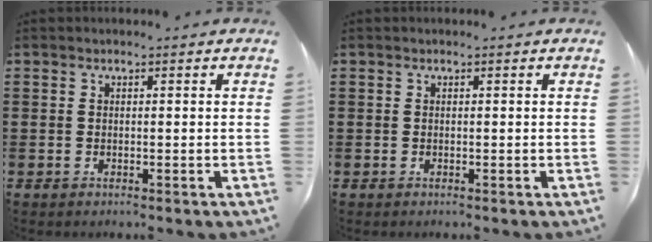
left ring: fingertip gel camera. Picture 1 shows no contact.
{"total": 0.0}